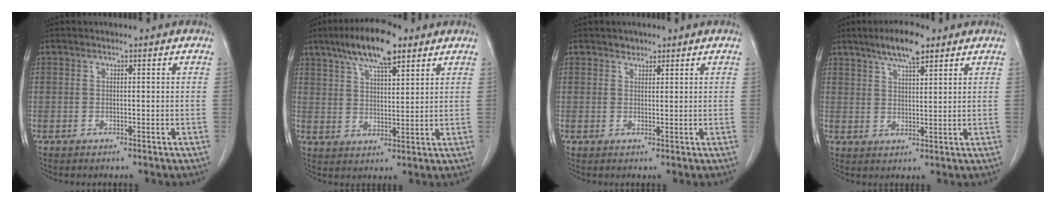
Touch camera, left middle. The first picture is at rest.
{"total": 10.2, "force": [6.8, 2.5, 7.2], "torque": [-0.130, 0.013, 0.115]}
{"total": 1.2, "force": [0.9, 0.7, 0.1], "torque": [0.001, -0.005, 0.012]}
{"total": 6.6, "force": [4.6, 1.4, 4.5], "torque": [-0.085, 0.006, 0.077]}